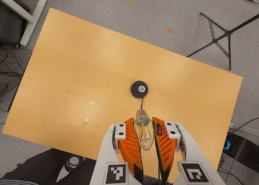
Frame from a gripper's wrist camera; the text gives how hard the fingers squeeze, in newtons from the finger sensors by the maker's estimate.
{"total": 20.7, "left": 25.1, "right": 16.4}